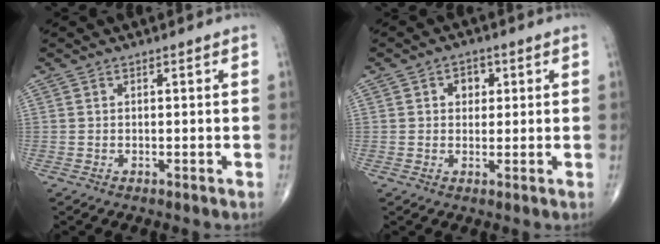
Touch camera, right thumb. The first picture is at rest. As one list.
[{"total": 3.5, "force": [1.0, 2.8, 1.9], "torque": [-0.006, 0.000, 0.010]}]